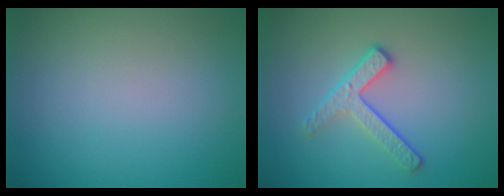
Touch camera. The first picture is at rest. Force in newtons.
{"total": 2.9, "press": 2.4, "slide": 1.6}